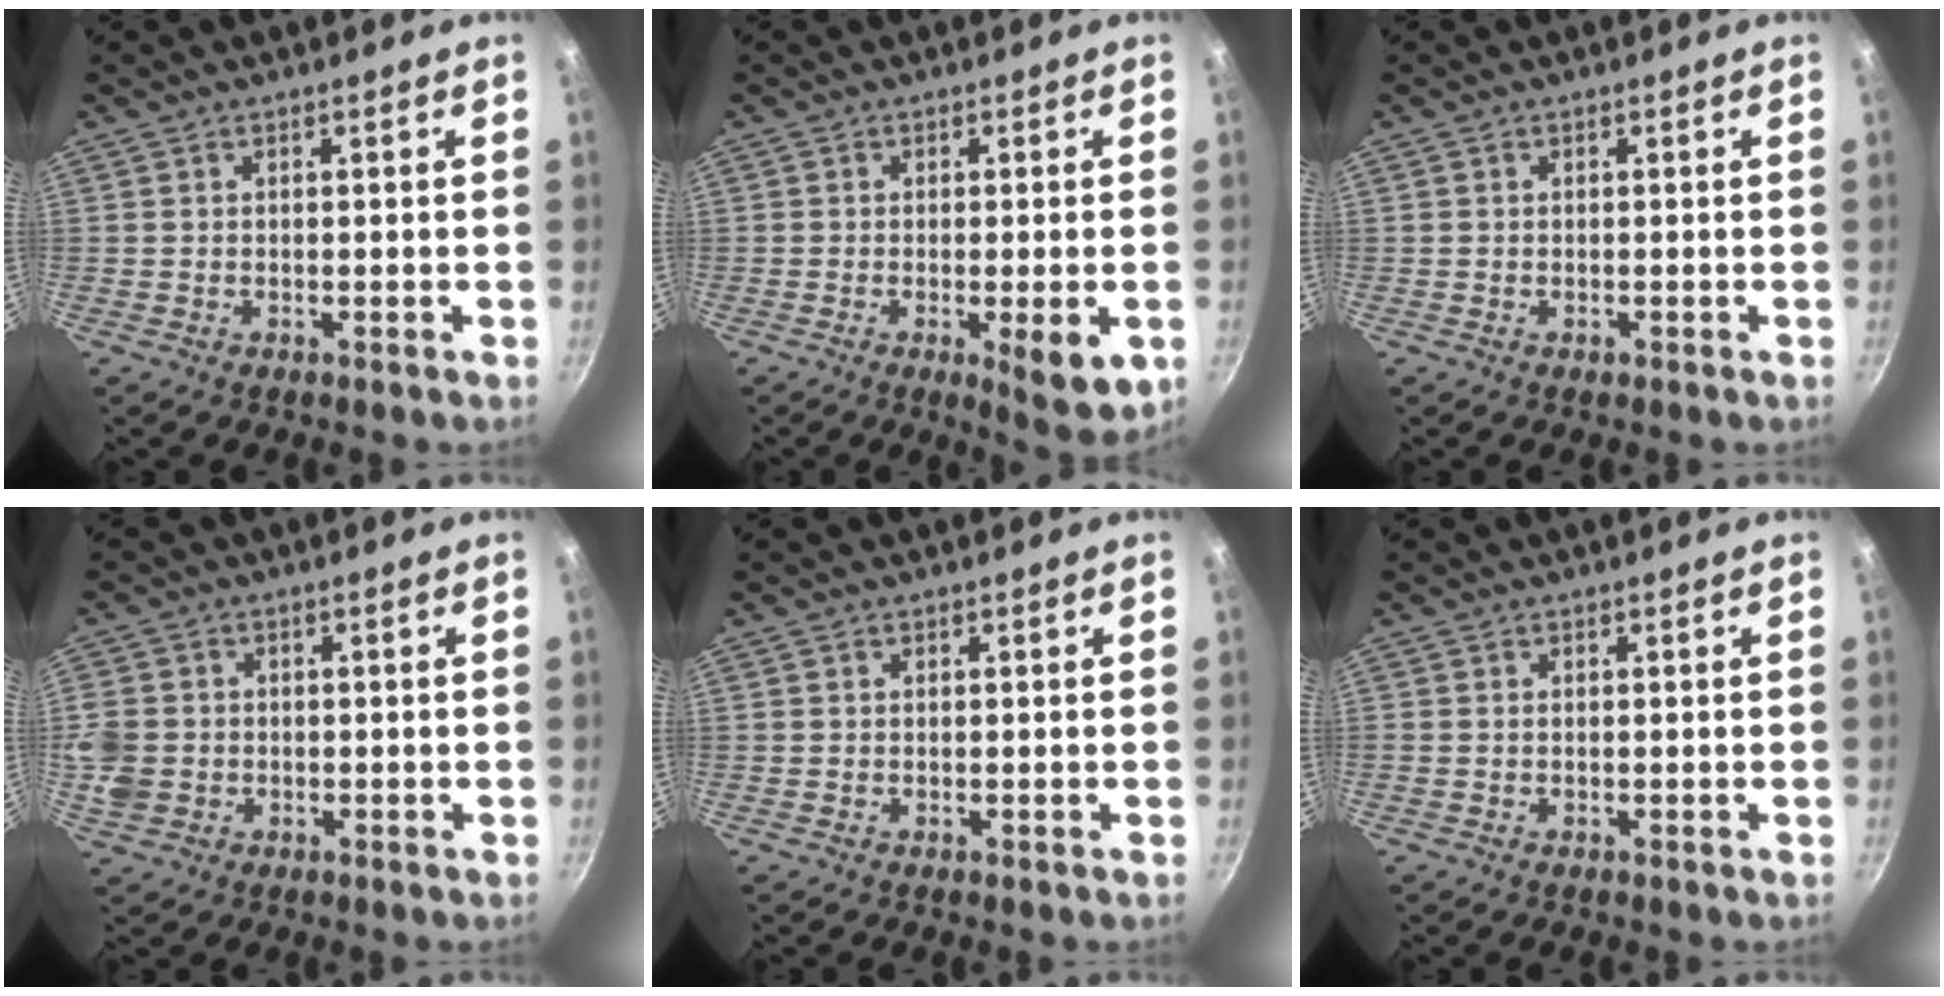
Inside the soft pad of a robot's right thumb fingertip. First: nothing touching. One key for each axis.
{"total": 7.8, "fx": -2.2, "fy": 2.2, "fz": 7.2, "tx": -0.088, "ty": -0.003, "tz": -0.024}
{"total": 0.6, "fx": -0.2, "fy": 0.5, "fz": 0.2, "tx": -0.002, "ty": 0.001, "tz": -0.005}
{"total": 7.5, "fx": -0.8, "fy": 6.6, "fz": 3.5, "tx": -0.075, "ty": 0.005, "tz": -0.018}
{"total": 0.0}
{"total": 0.0}